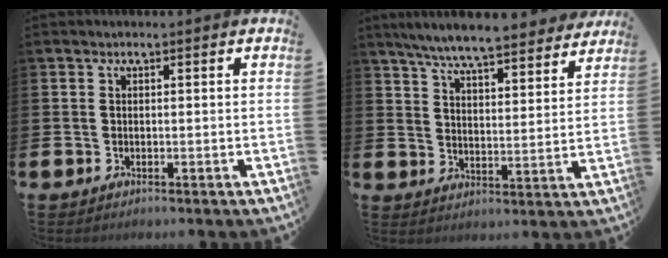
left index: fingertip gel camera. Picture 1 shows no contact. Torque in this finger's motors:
{"motor_torque": [1.12, -1.02, 0.86, 0.21]}